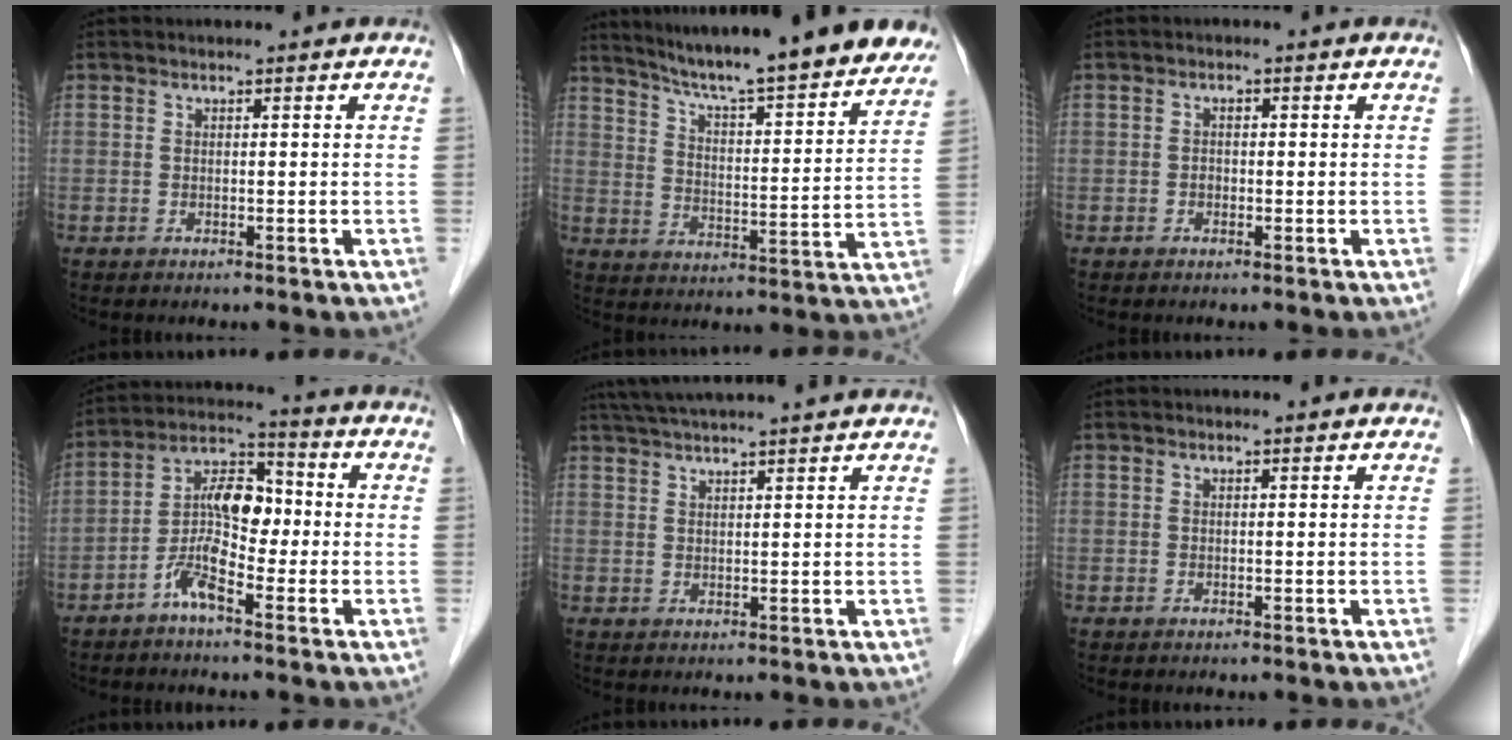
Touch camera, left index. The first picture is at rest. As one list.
[{"total": 23.8, "force": [21.1, 2.2, 10.8], "torque": [-0.163, -0.029, 0.280]}, {"total": 1.0, "force": [-0.4, 0.8, 0.6], "torque": [-0.009, 0.001, -0.008]}, {"total": 8.4, "force": [-2.9, 3.2, 7.2], "torque": [-0.149, 0.021, -0.058]}, {"total": 12.9, "force": [11.4, -0.4, 5.9], "torque": [-0.106, 0.042, 0.160]}, {"total": 1.4, "force": [1.3, 0.3, 0.4], "torque": [-0.015, 0.008, 0.011]}]